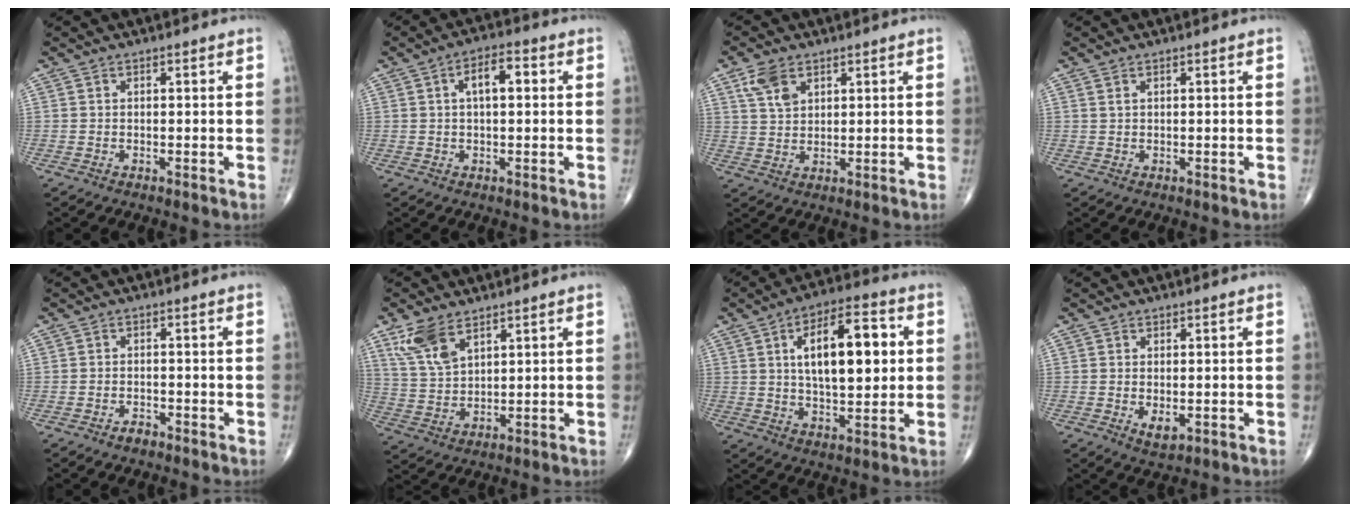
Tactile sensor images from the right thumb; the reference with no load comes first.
{"total": 5.8, "force": [1.2, 2.6, 5.1], "torque": [-0.079, 0.013, 0.015]}
{"total": 5.5, "force": [2.9, 3.2, 3.3], "torque": [-0.057, -0.007, 0.061]}
{"total": 0.8, "force": [0.5, 0.3, 0.5], "torque": [-0.011, 0.006, 0.013]}
{"total": 1.9, "force": [-1.4, 1.0, 0.7], "torque": [-0.014, 0.007, -0.024]}
{"total": 8.1, "force": [5.0, 3.8, 5.1], "torque": [-0.099, -0.015, 0.111]}
{"total": 16.0, "force": [3.2, 7.1, 14.0], "torque": [-0.201, 0.007, 0.049]}
{"total": 3.0, "force": [-0.6, 1.6, 2.4], "torque": [-0.039, -0.007, -0.003]}